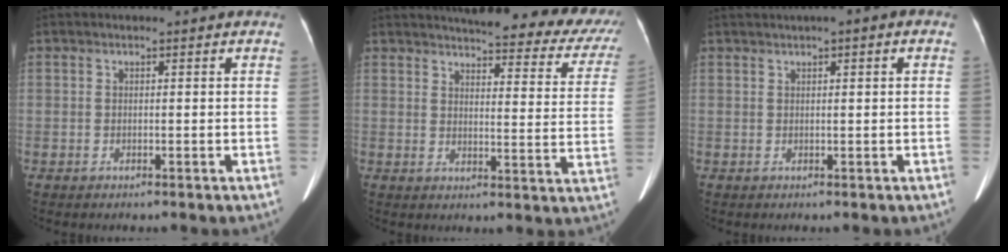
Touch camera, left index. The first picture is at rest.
{"total": 25.2, "force": [22.6, 5.2, 9.7], "torque": [-0.115, -0.057, 0.244]}
{"total": 2.2, "force": [1.1, 0.6, 1.8], "torque": [-0.031, 0.023, 0.017]}